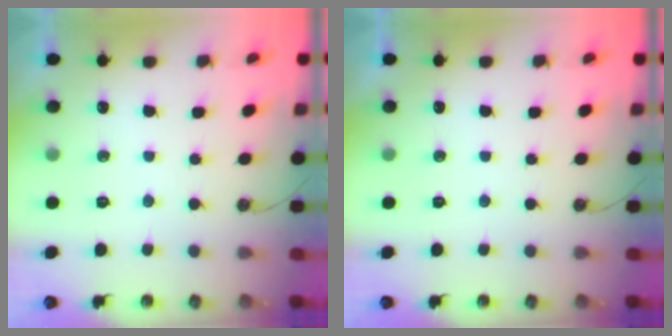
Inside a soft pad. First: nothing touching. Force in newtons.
{"total": 0.0}